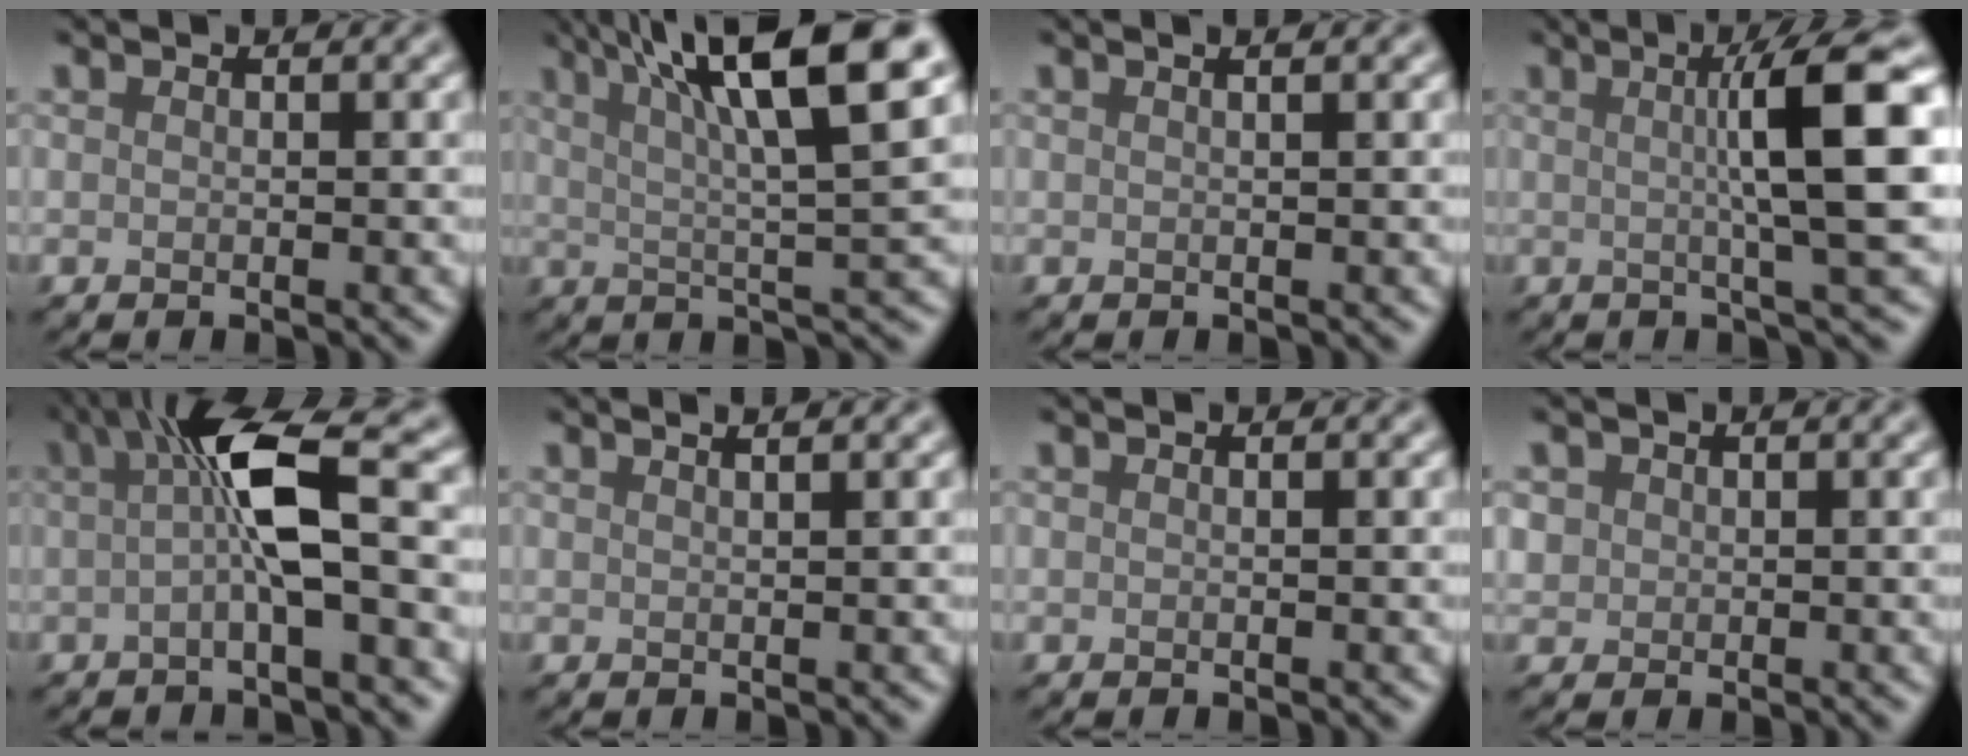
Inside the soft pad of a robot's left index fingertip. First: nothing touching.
{"total": 11.6, "force": [5.5, 2.1, 10.0], "torque": [-0.134, 0.022, 0.084]}
{"total": 2.2, "force": [1.1, 1.0, 1.6], "torque": [-0.002, 0.003, -0.010]}
{"total": 7.9, "force": [1.2, 1.1, 7.7], "torque": [-0.101, 0.014, 0.016]}
{"total": 6.6, "force": [0.2, 1.2, 6.5], "torque": [-0.116, 0.012, -0.005]}
{"total": 3.0, "force": [1.8, 1.3, 1.9], "torque": [0.000, 0.013, -0.010]}
{"total": 0.0}
{"total": 1.1, "force": [0.3, 1.1, 0.1], "torque": [0.001, -0.005, 0.008]}